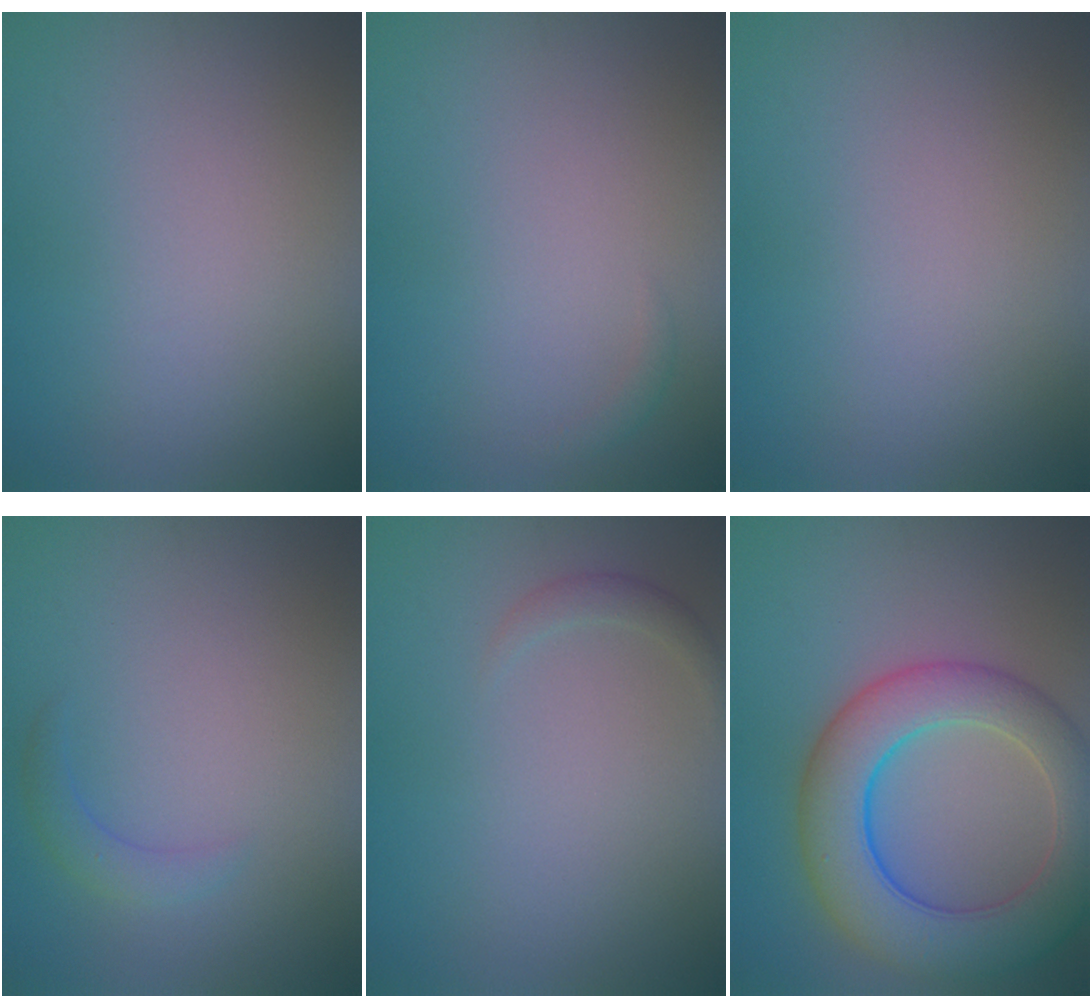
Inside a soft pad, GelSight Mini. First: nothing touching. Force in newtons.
{"total": 0.6, "press": 0.6, "slide": 0.1}
{"total": 0.0}
{"total": 1.6, "press": 1.6, "slide": 0.0}
{"total": 1.0, "press": 1.0, "slide": 0.0}
{"total": 9.0, "press": 9.0, "slide": 0.2}